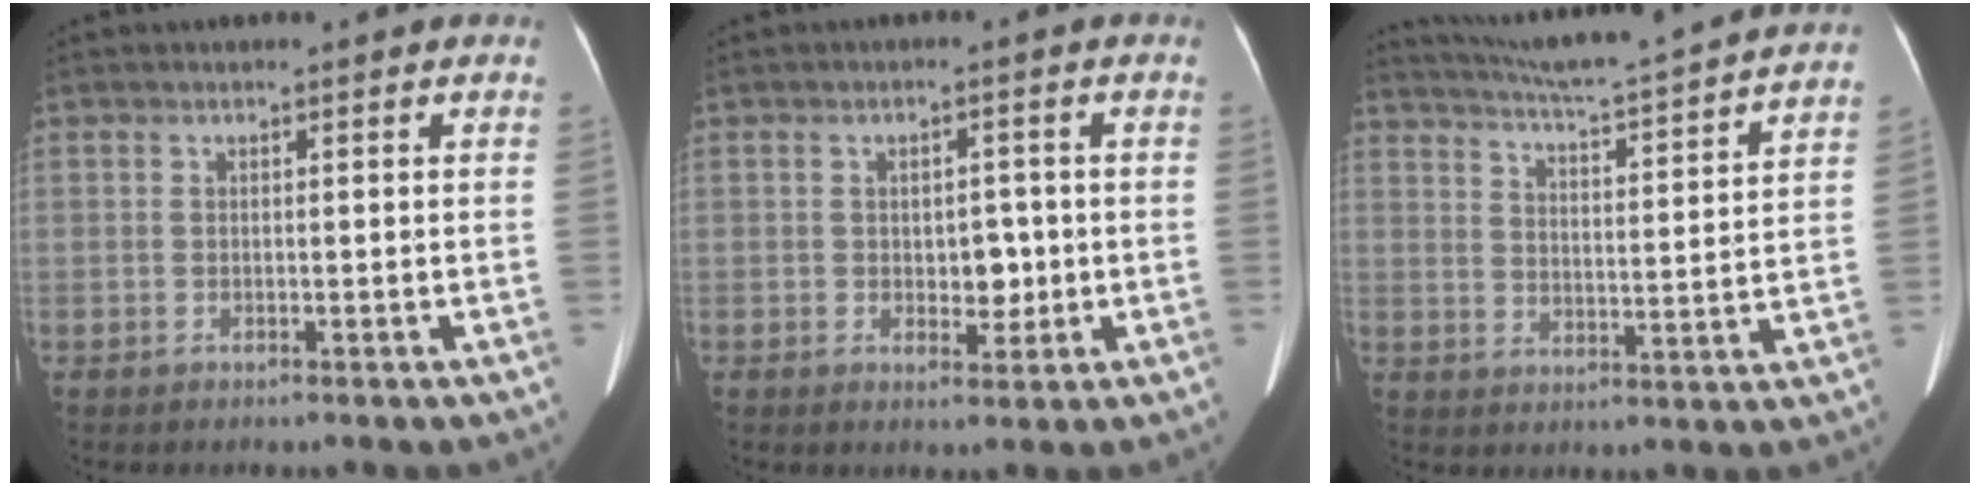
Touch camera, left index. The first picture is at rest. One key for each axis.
{"total": 3.4, "fx": -0.3, "fy": 2.2, "fz": 2.5, "tx": -0.030, "ty": 0.002, "tz": -0.002}
{"total": 22.1, "fx": 20.4, "fy": -0.8, "fz": 8.4, "tx": -0.145, "ty": -0.029, "tz": 0.272}